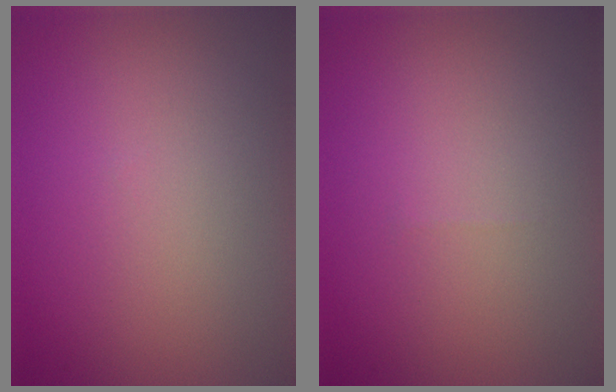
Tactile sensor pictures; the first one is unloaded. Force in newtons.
{"total": 0.0}